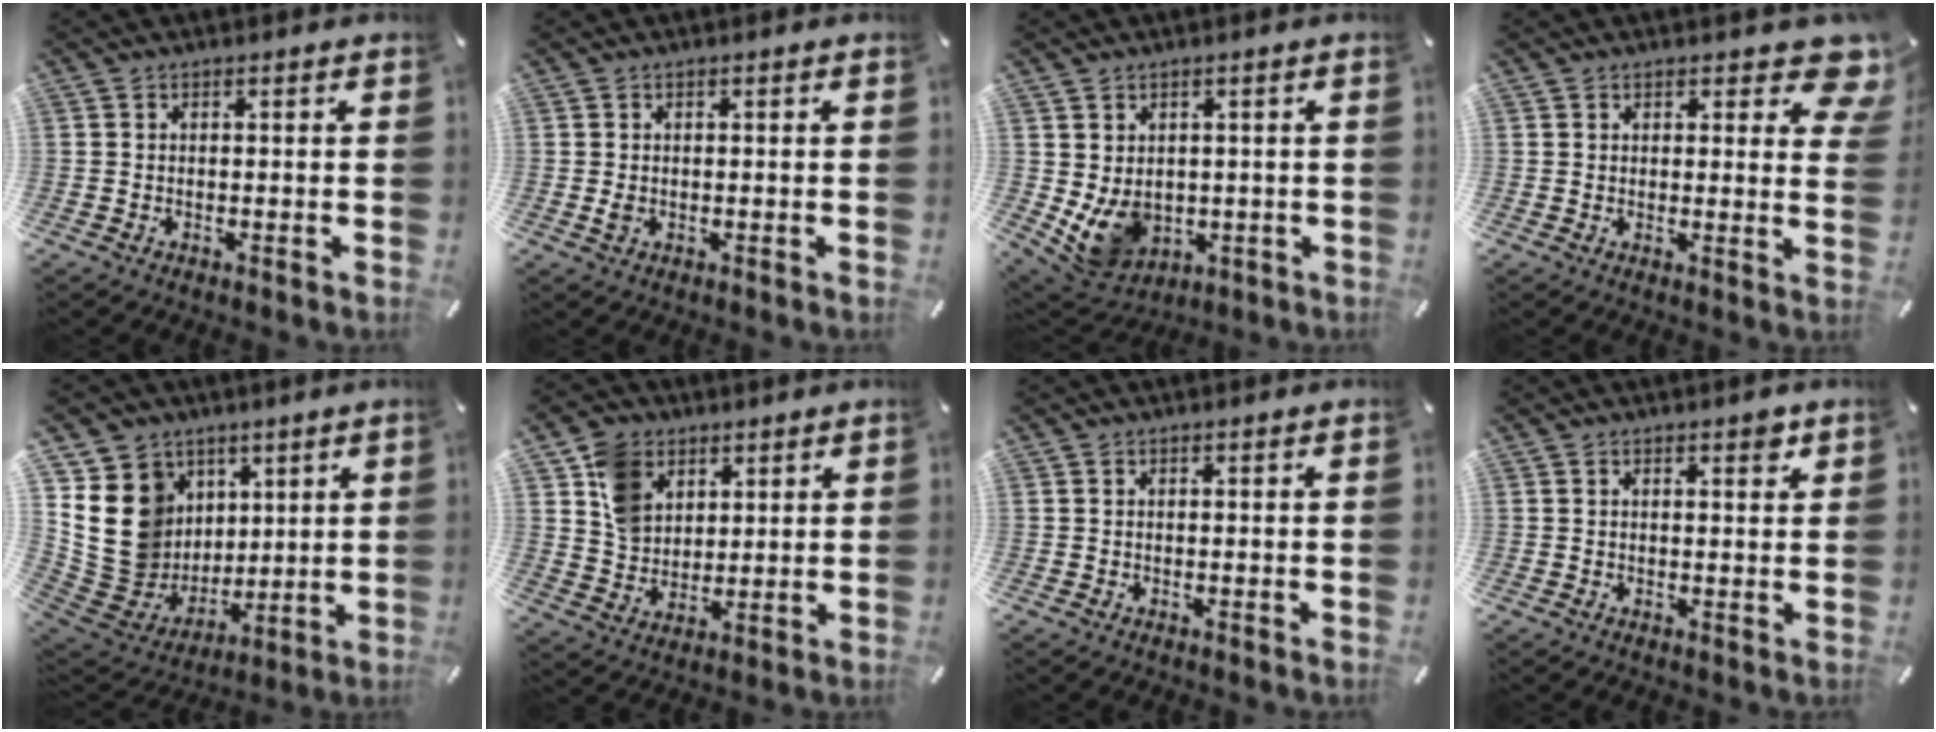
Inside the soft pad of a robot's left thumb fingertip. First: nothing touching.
{"total": 1.4, "force": [0.0, 1.0, 0.9], "torque": [-0.017, 0.002, -0.001]}
{"total": 8.7, "force": [-0.2, 7.5, 4.3], "torque": [-0.096, -0.012, -0.002]}
{"total": 7.1, "force": [4.4, 3.4, 4.3], "torque": [-0.035, -0.026, 0.073]}
{"total": 17.7, "force": [3.9, 16.0, 6.6], "torque": [-0.124, -0.034, 0.089]}
{"total": 9.6, "force": [4.3, 8.0, 3.3], "torque": [-0.064, 0.001, 0.085]}
{"total": 0.0}
{"total": 1.8, "force": [1.0, 0.9, 1.2], "torque": [-0.010, -0.003, 0.014]}